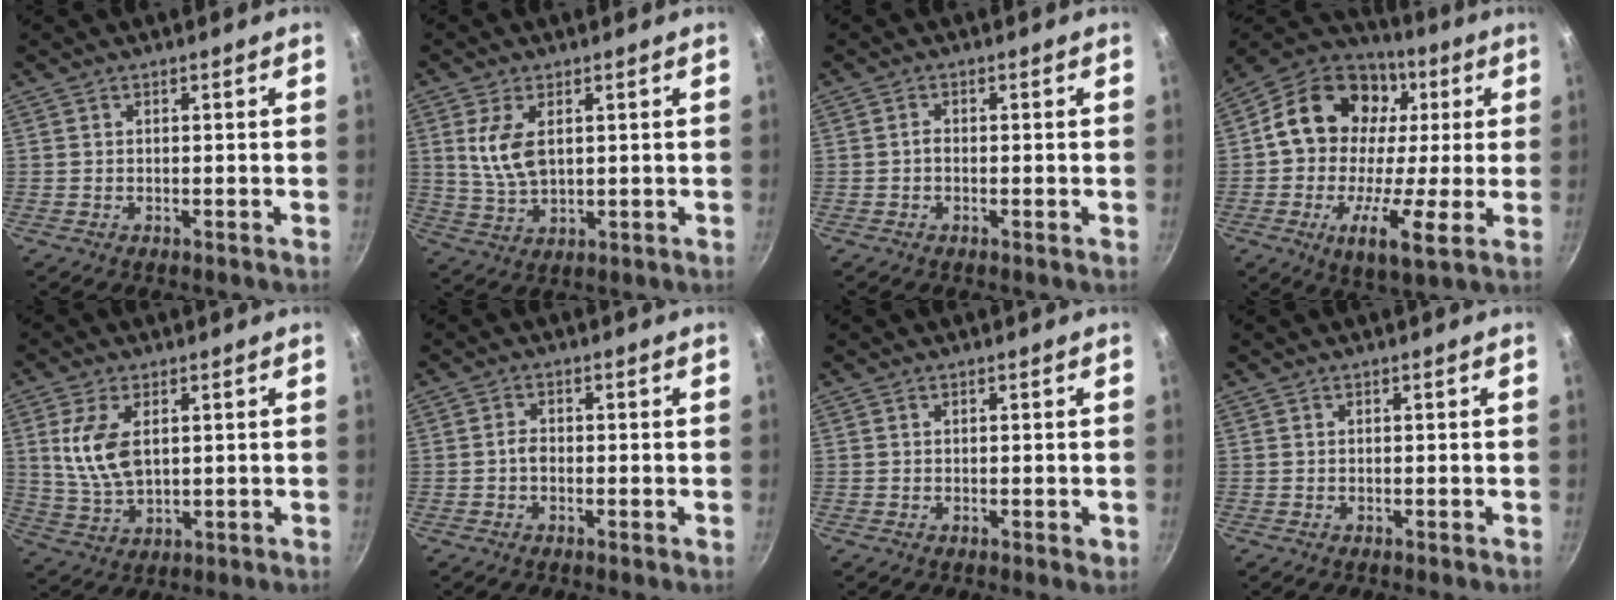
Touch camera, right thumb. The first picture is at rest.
{"total": 7.4, "force": [1.9, 4.1, 5.9], "torque": [-0.111, -0.015, 0.041]}
{"total": 1.1, "force": [-0.3, 0.5, 0.9], "torque": [-0.021, 0.004, -0.010]}
{"total": 22.0, "force": [1.7, 15.0, 16.0], "torque": [-0.245, 0.026, 0.013]}
{"total": 9.4, "force": [2.1, 5.3, 7.5], "torque": [-0.145, -0.015, 0.047]}
{"total": 1.8, "force": [-0.4, 1.1, 1.4], "torque": [-0.028, 0.008, -0.013]}
{"total": 1.1, "force": [0.1, 0.5, 0.9], "torque": [-0.007, 0.001, 0.001]}
{"total": 0.0}